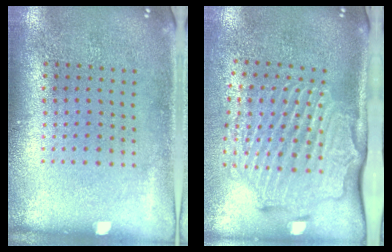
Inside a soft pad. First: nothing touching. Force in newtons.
{"total": 2.9, "press": 2.2, "slide": 1.9}